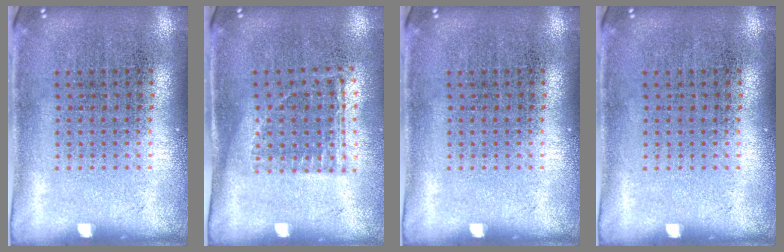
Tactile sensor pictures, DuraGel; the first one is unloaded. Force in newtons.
{"total": 1.2, "press": 0.9, "slide": 0.7}
{"total": 0.0}
{"total": 0.0}